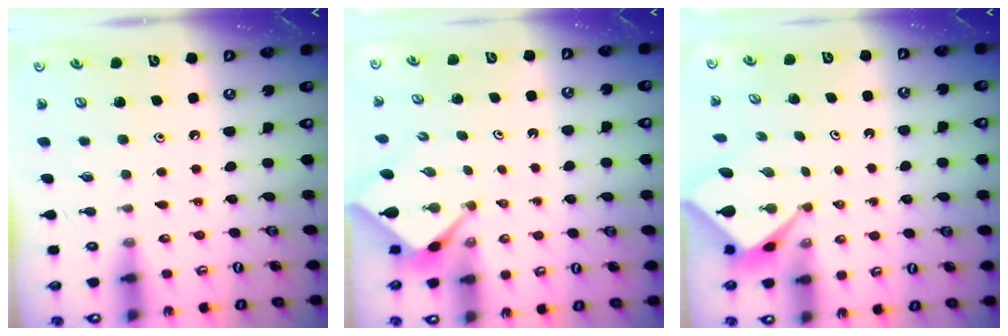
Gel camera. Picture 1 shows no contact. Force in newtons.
{"total": 2.1, "press": 2.1, "slide": 0.3}
{"total": 2.1, "press": 2.1, "slide": 0.2}